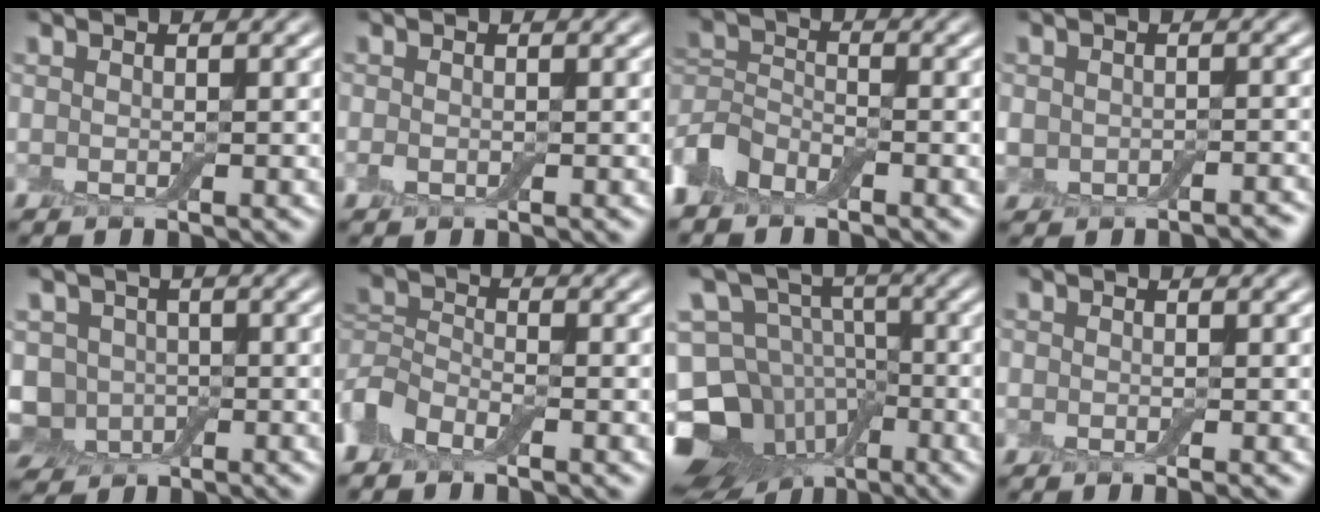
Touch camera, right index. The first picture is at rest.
{"total": 0.6, "force": [-0.2, 0.5, 0.4], "torque": [-0.007, -0.002, -0.005]}
{"total": 4.3, "force": [-2.7, 2.6, 2.1], "torque": [-0.046, -0.004, -0.068]}
{"total": 3.3, "force": [-1.7, 2.6, 1.2], "torque": [-0.007, -0.014, -0.029]}
{"total": 4.9, "force": [-1.4, 4.3, 2.0], "torque": [-0.028, 0.003, -0.039]}
{"total": 4.0, "force": [-2.4, 2.3, 2.3], "torque": [-0.051, -0.004, -0.063]}
{"total": 14.3, "force": [-8.0, 10.4, 5.6], "torque": [-0.114, -0.018, -0.124]}
{"total": 0.9, "force": [-0.5, 0.1, 0.8], "torque": [-0.010, -0.005, -0.009]}